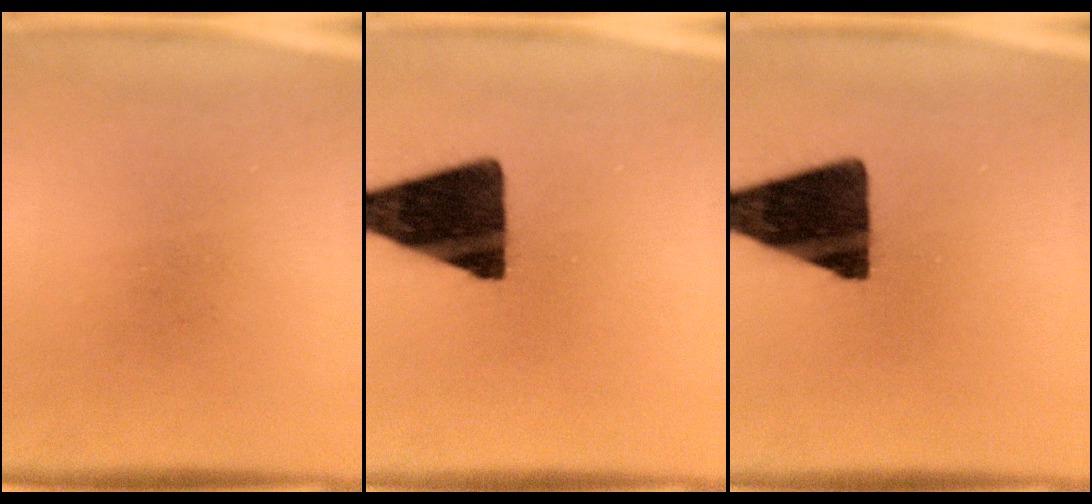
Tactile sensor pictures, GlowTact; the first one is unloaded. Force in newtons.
{"total": 16.9}
{"total": 16.9}